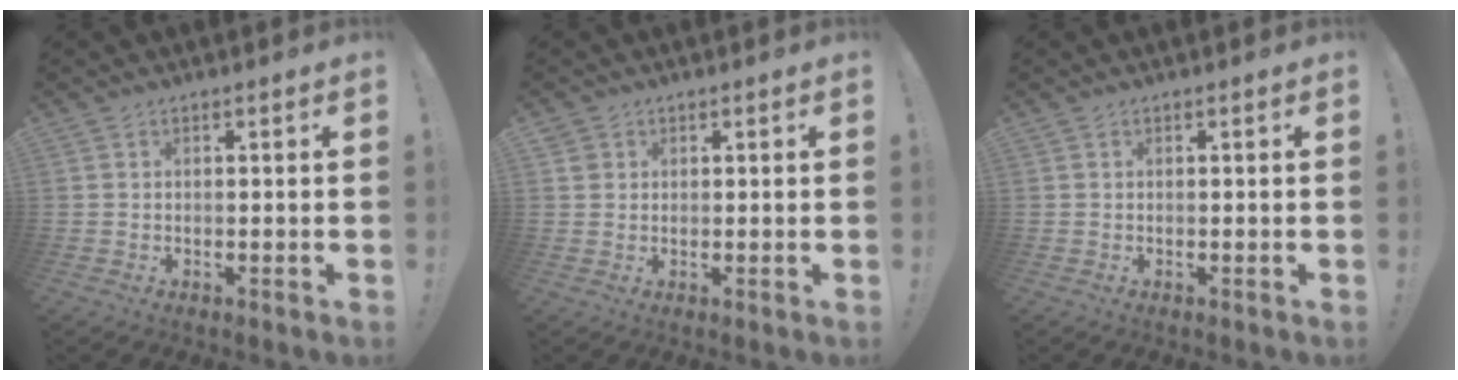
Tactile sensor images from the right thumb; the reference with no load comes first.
{"total": 2.0, "force": [1.2, 1.6, 0.4], "torque": [-0.004, -0.003, 0.021]}
{"total": 0.0}